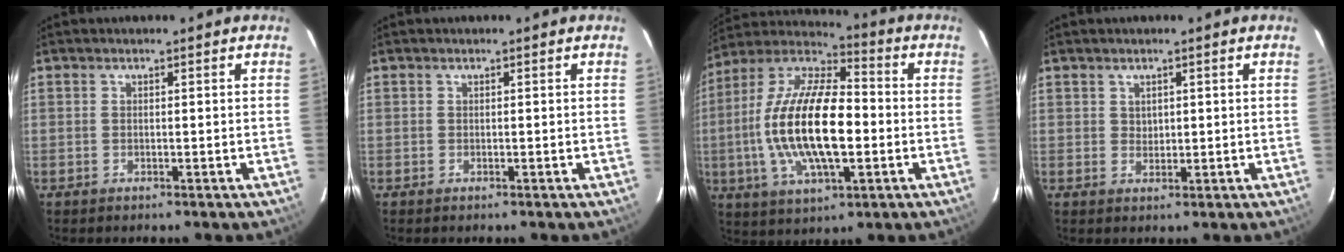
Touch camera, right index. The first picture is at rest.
{"total": 0.0}
{"total": 20.7, "force": [-2.4, 8.3, 18.8], "torque": [-0.375, -0.002, -0.049]}
{"total": 1.1, "force": [0.6, 1.0, 0.2], "torque": [0.001, 0.002, 0.012]}